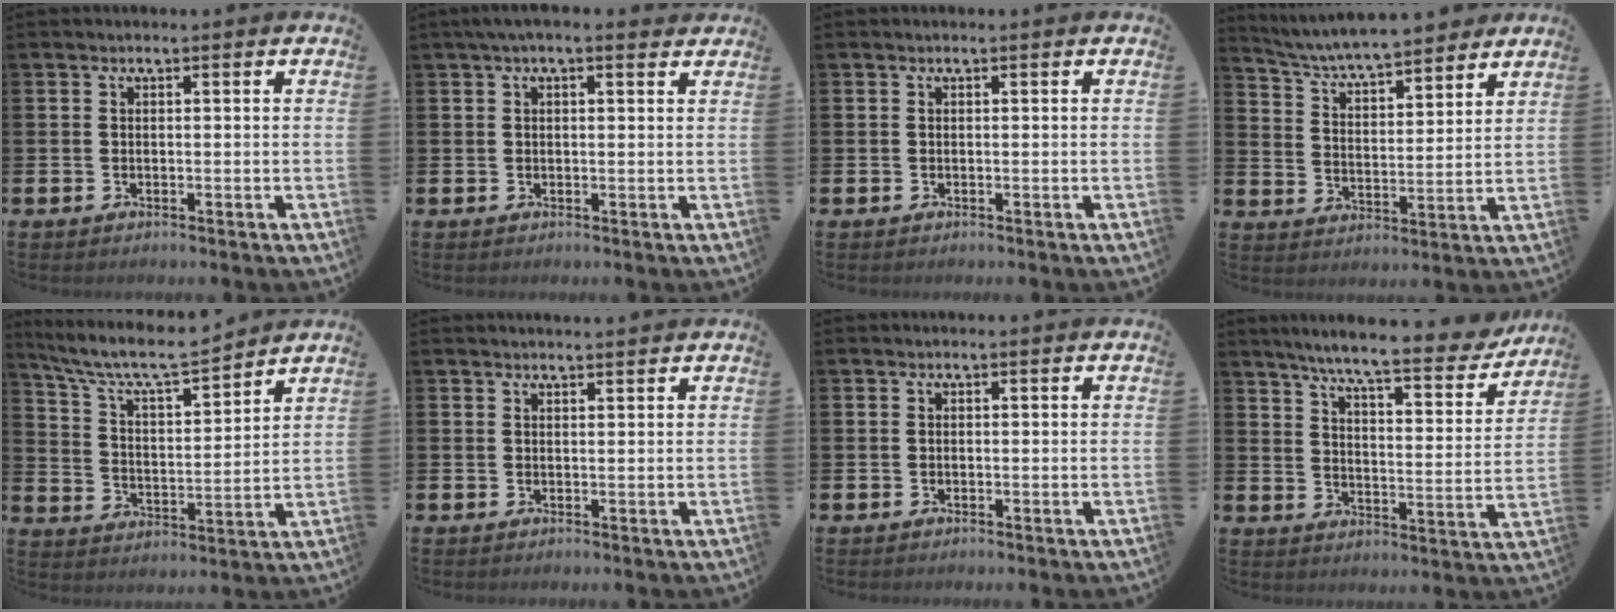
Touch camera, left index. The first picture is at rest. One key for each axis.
{"total": 1.9, "fx": 1.3, "fy": 0.3, "fz": 1.3, "tx": -0.021, "ty": 0.002, "tz": 0.022}
{"total": 0.0}
{"total": 6.3, "fx": 6.1, "fy": 0.4, "fz": 1.6, "tx": -0.064, "ty": -0.042, "tz": 0.107}
{"total": 8.3, "fx": 7.6, "fy": 1.1, "fz": 3.0, "tx": -0.099, "ty": -0.050, "tz": 0.132}
{"total": 1.1, "fx": 1.1, "fy": -0.1, "fz": 0.1, "tx": 0.003, "ty": -0.003, "tz": 0.018}
{"total": 0.0}
{"total": 8.1, "fx": 7.2, "fy": 0.7, "fz": 3.6, "tx": -0.089, "ty": -0.051, "tz": 0.118}